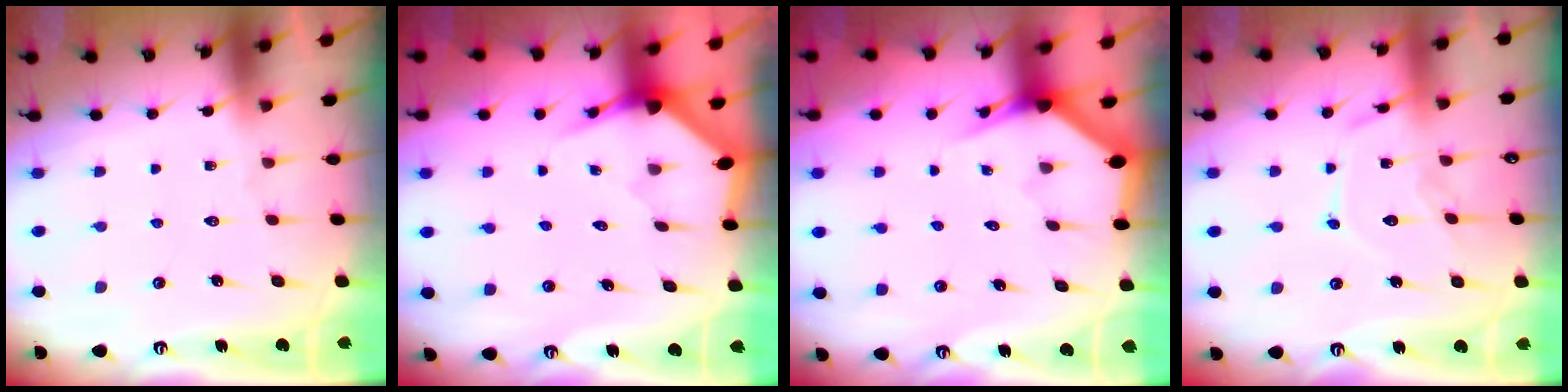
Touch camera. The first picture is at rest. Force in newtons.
{"total": 3.2, "press": 3.2, "slide": 0.1}
{"total": 2.7, "press": 2.7, "slide": 0.1}
{"total": 11.9, "press": 11.9, "slide": 0.3}